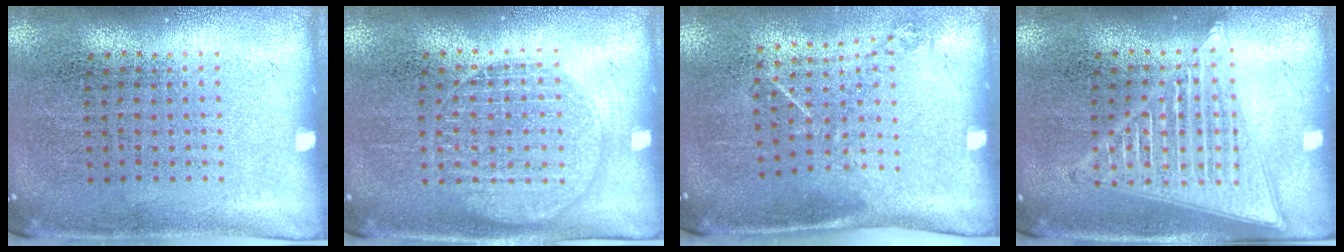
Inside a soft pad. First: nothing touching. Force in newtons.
{"total": 1.3, "press": 1.3, "slide": 0.2}
{"total": 1.2, "press": 0.9, "slide": 0.8}
{"total": 2.7, "press": 2.7, "slide": 0.2}